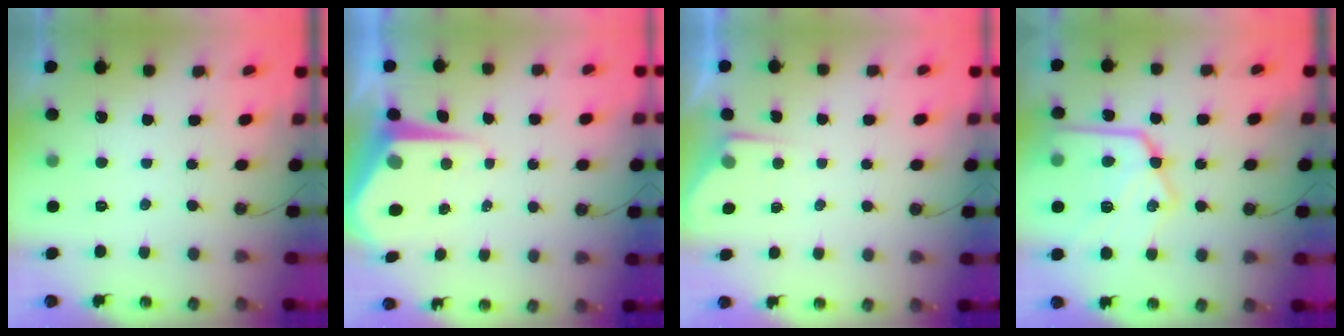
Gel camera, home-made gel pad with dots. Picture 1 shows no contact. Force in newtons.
{"total": 8.9, "press": 8.8, "slide": 1.0}
{"total": 4.1, "press": 4.0, "slide": 0.5}
{"total": 22.0, "press": 21.9, "slide": 1.8}